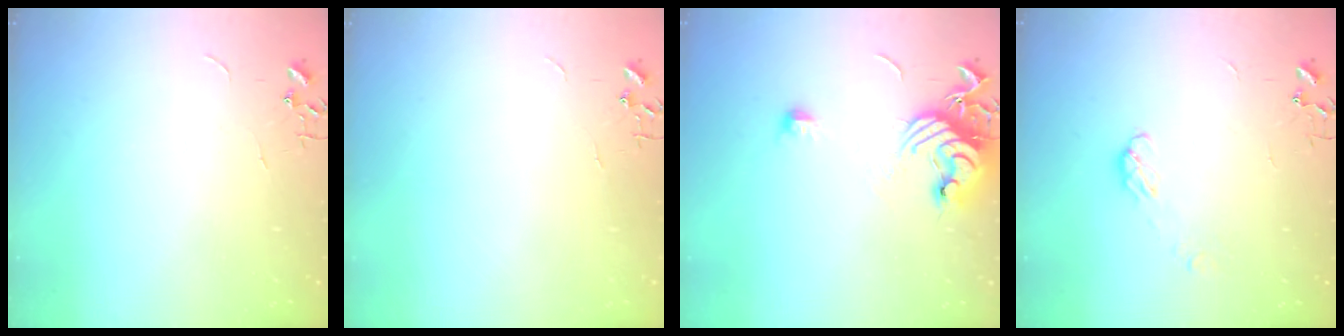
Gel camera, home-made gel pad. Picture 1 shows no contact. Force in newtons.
{"total": 0.0}
{"total": 12.0, "press": 12.0, "slide": 0.8}
{"total": 4.9, "press": 4.9, "slide": 0.8}